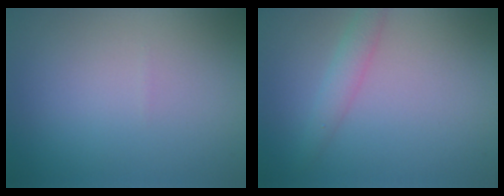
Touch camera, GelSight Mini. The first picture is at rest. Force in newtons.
{"total": 1.9, "press": 1.9, "slide": 0.1}